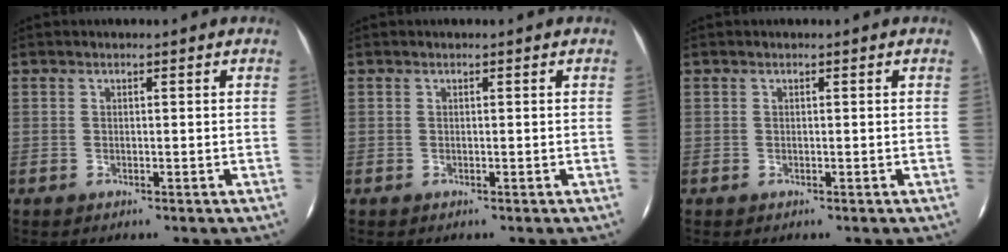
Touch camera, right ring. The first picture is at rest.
{"total": 0.0}
{"total": 0.0}